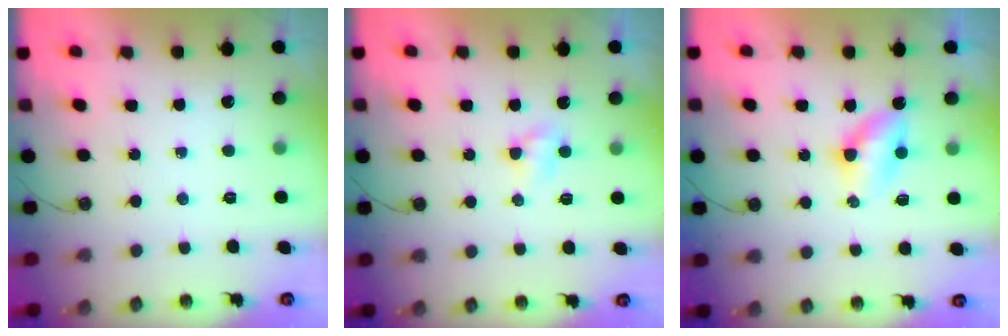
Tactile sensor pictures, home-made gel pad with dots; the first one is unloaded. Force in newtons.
{"total": 2.4, "press": 2.4, "slide": 0.3}
{"total": 6.1, "press": 4.8, "slide": 3.7}